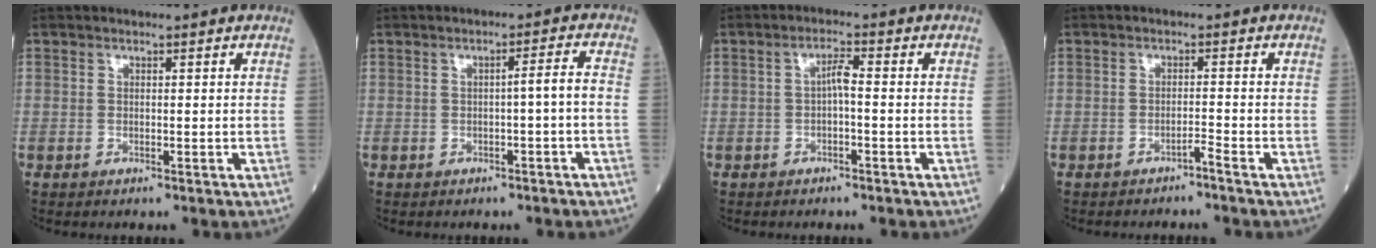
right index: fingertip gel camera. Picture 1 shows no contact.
{"total": 2.5, "force": [-0.8, -0.2, 2.3], "torque": [-0.032, 0.006, -0.014]}
{"total": 2.3, "force": [-0.3, 0.4, 2.3], "torque": [-0.038, 0.006, -0.007]}
{"total": 1.5, "force": [-1.3, -0.4, 0.6], "torque": [-0.009, 0.003, -0.023]}